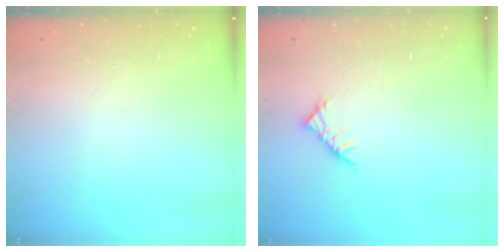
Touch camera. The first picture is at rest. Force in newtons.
{"total": 4.5, "press": 4.5, "slide": 0.9}